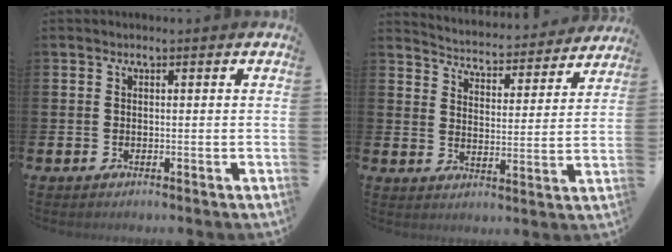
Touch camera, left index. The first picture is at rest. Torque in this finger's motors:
{"motor_torque": [0.69, -0.70, 0.12, 0.03]}